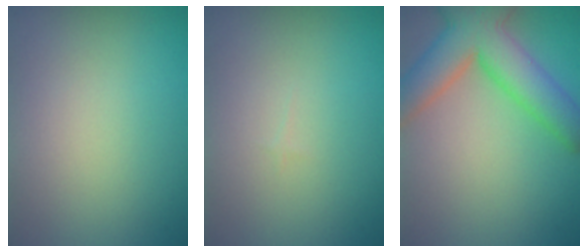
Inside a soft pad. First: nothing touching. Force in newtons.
{"total": 0.0}
{"total": 8.1, "press": 8.1, "slide": 0.5}